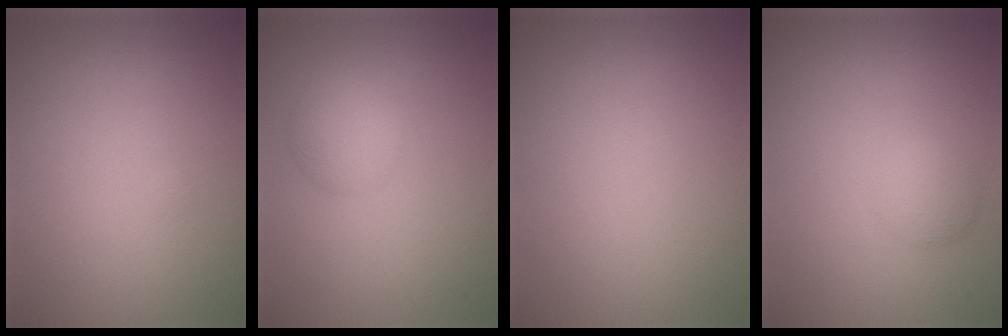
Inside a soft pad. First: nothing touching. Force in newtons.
{"total": 2.5, "press": 2.5, "slide": 0.1}
{"total": 0.0}
{"total": 1.7, "press": 1.7, "slide": 0.1}